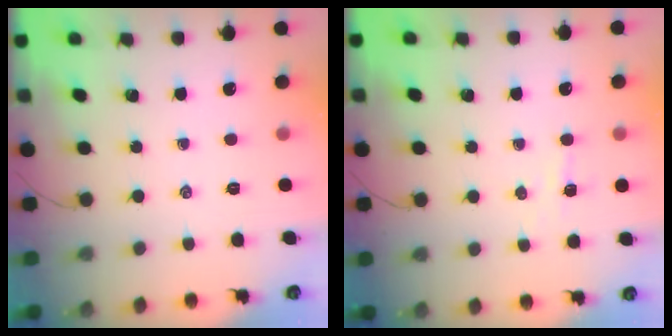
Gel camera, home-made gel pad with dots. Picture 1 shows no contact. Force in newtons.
{"total": 3.6, "press": 3.5, "slide": 0.9}